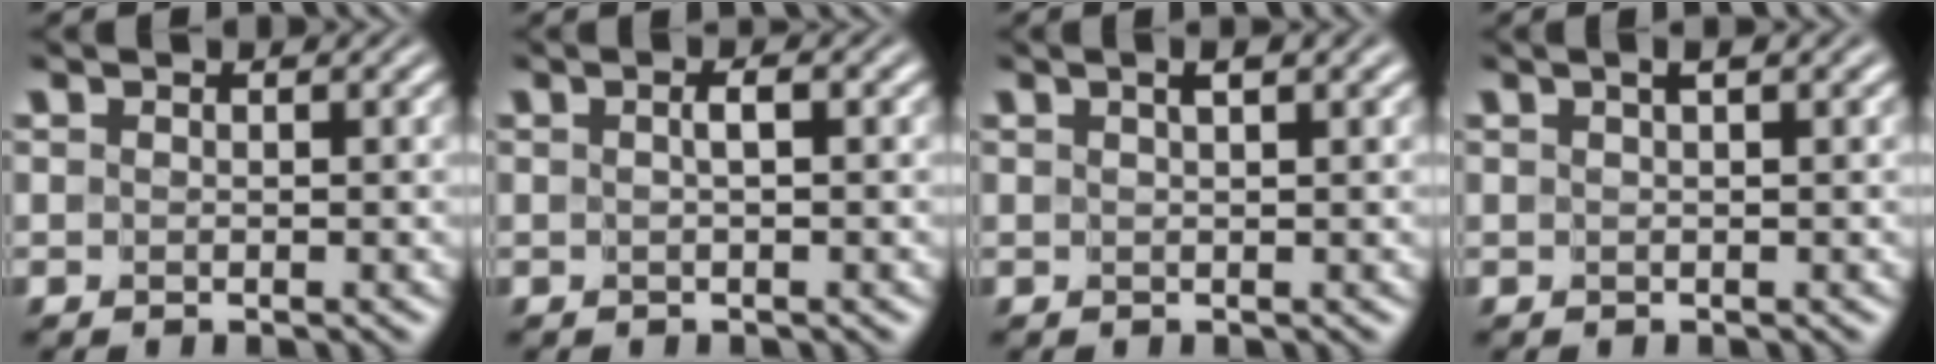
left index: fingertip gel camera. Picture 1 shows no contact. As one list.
[{"total": 1.0, "force": [0.1, 0.0, 1.0], "torque": [-0.012, -0.004, 0.003]}, {"total": 2.3, "force": [1.5, 0.5, 1.7], "torque": [-0.009, -0.008, 0.011]}, {"total": 1.4, "force": [0.8, 0.1, 1.2], "torque": [-0.015, -0.001, 0.010]}]